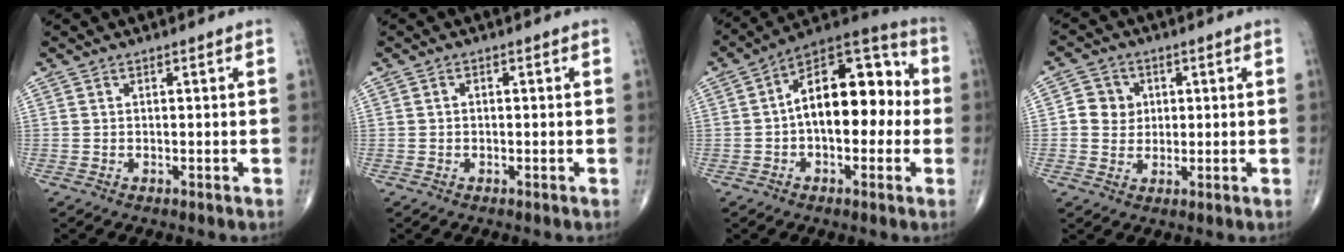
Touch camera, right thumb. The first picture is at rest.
{"total": 0.6, "force": [-0.2, 0.5, 0.3], "torque": [0.001, 0.003, -0.008]}
{"total": 17.1, "force": [0.1, 9.6, 14.2], "torque": [-0.184, 0.048, -0.013]}
{"total": 5.4, "force": [0.8, 5.1, 1.8], "torque": [-0.001, 0.004, 0.008]}